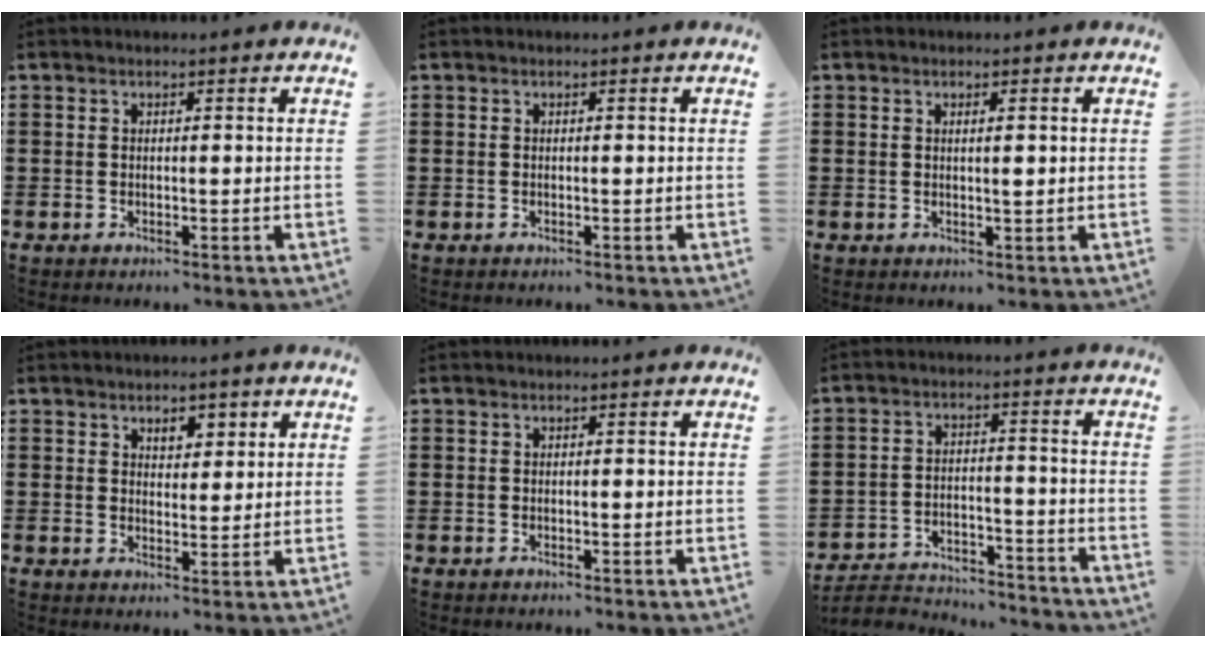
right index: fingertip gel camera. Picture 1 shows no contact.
{"total": 0.0}
{"total": 1.3, "force": [0.3, 0.1, 1.2], "torque": [-0.024, 0.000, 0.005]}
{"total": 3.2, "force": [2.0, 1.8, 1.7], "torque": [-0.024, 0.002, 0.030]}
{"total": 0.0}
{"total": 4.7, "force": [-4.5, 0.9, 0.9], "torque": [-0.025, 0.004, -0.093]}